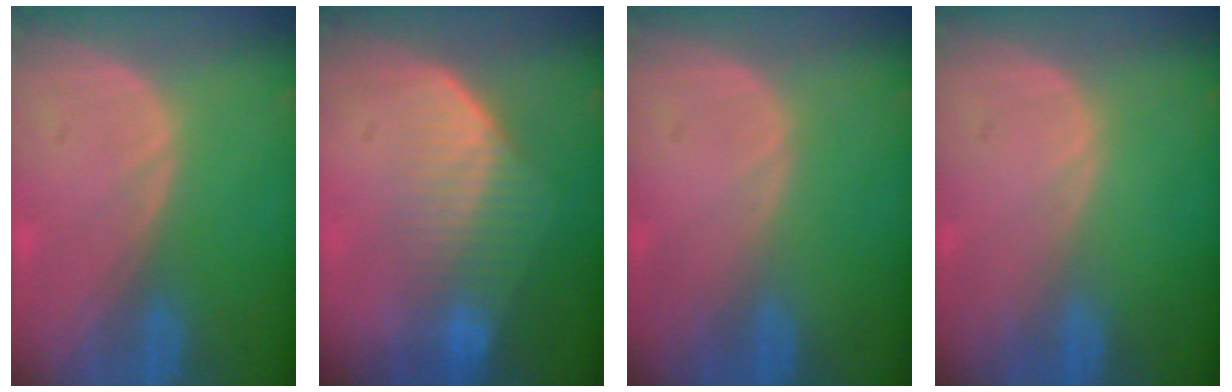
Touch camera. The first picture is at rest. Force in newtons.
{"total": 7.1, "press": 6.2, "slide": 3.3}
{"total": 0.0}
{"total": 0.0}